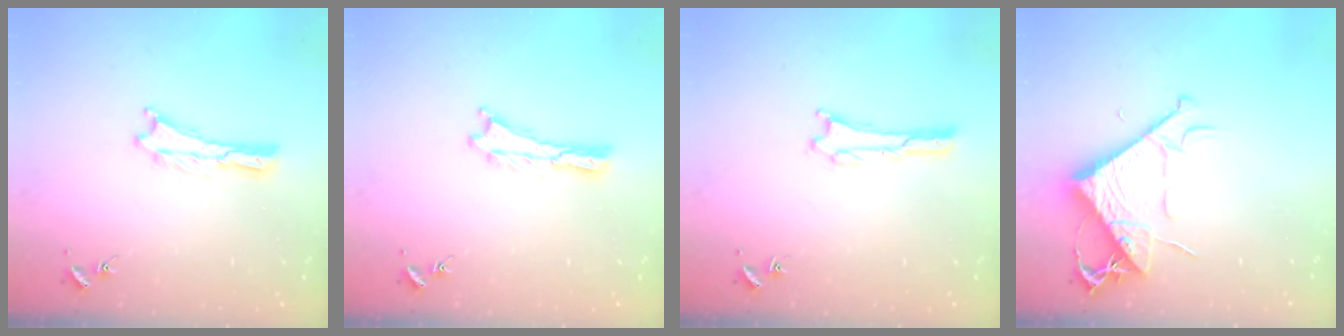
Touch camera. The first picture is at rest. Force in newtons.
{"total": 0.0}
{"total": 0.8, "press": 0.8, "slide": 0.2}
{"total": 8.1, "press": 8.1, "slide": 1.1}